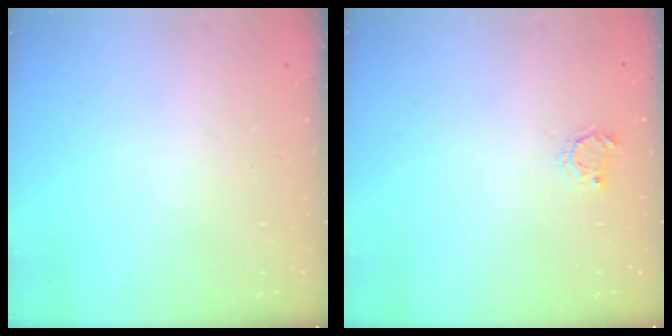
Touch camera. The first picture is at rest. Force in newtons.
{"total": 3.3, "press": 3.2, "slide": 0.4}